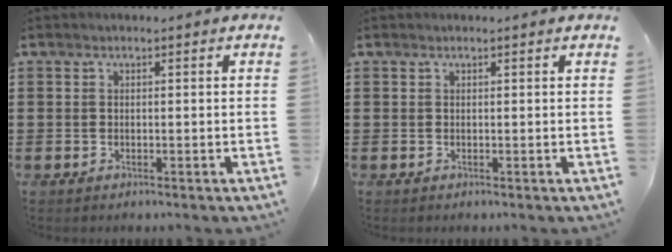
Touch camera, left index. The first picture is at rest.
{"total": 0.0}